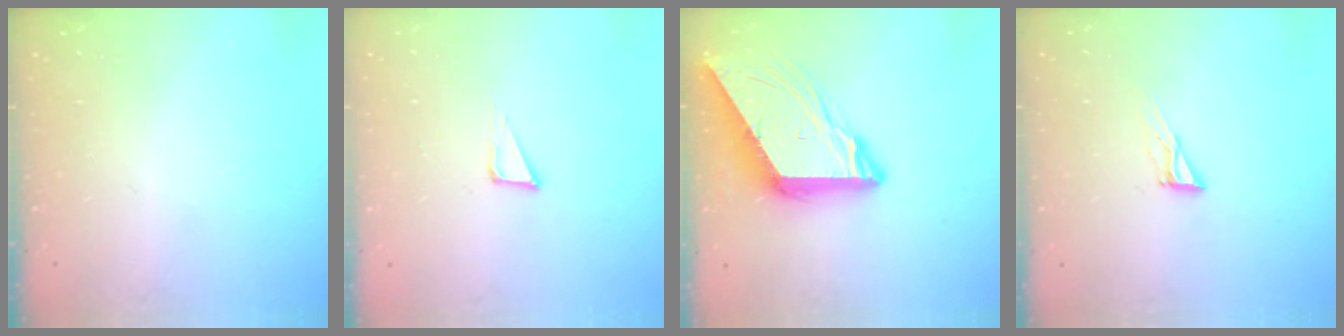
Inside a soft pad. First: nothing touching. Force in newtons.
{"total": 3.6, "press": 3.5, "slide": 0.9}
{"total": 9.3, "press": 9.2, "slide": 0.8}
{"total": 6.5, "press": 6.5, "slide": 0.4}